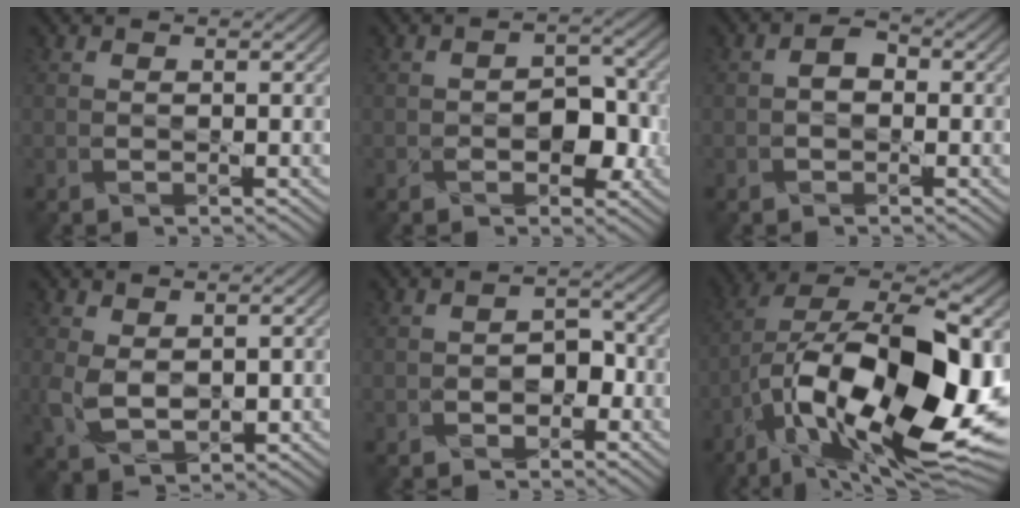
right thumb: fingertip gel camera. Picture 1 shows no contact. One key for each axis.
{"total": 4.3, "fx": -1.6, "fy": 2.7, "fz": 3.0, "tx": -0.038, "ty": -0.001, "tz": -0.024}
{"total": 1.8, "fx": -0.4, "fy": 1.3, "fz": 1.1, "tx": -0.023, "ty": 0.004, "tz": -0.012}
{"total": 4.8, "fx": 0.3, "fy": 3.2, "fz": 3.5, "tx": -0.095, "ty": -0.007, "tz": 0.012}
{"total": 2.9, "fx": -1.6, "fy": 2.0, "fz": 1.4, "tx": -0.001, "ty": 0.008, "tz": -0.027}
{"total": 19.7, "fx": -5.3, "fy": 8.9, "fz": 16.7, "tx": -0.289, "ty": -0.003, "tz": -0.087}